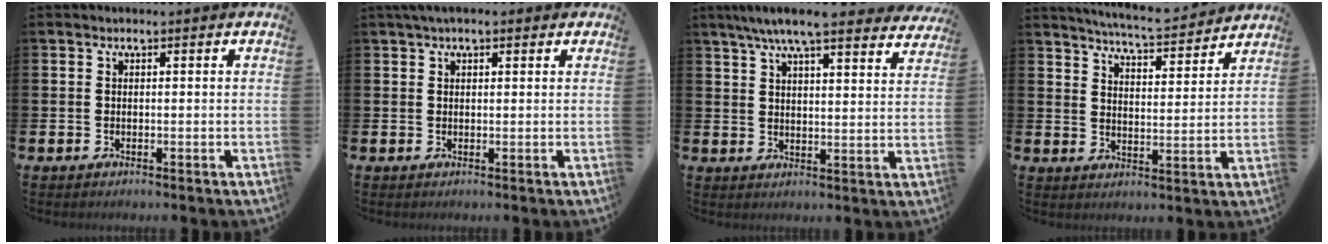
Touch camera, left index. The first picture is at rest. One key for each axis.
{"total": 2.0, "fx": 1.4, "fy": 0.8, "fz": 1.1, "tx": -0.020, "ty": 0.009, "tz": 0.024}
{"total": 7.9, "fx": 7.2, "fy": 0.9, "fz": 3.3, "tx": -0.073, "ty": -0.030, "tz": 0.127}
{"total": 6.1, "fx": 6.0, "fy": 0.0, "fz": 1.1, "tx": -0.032, "ty": -0.044, "tz": 0.103}